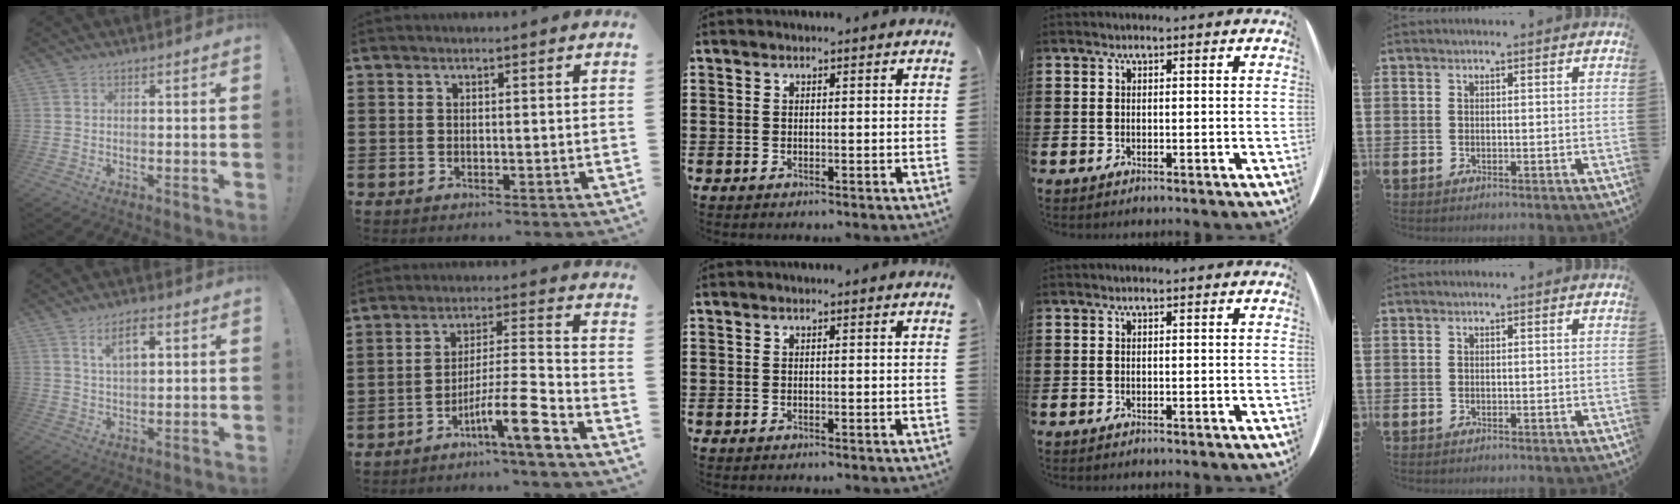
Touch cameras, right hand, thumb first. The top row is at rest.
{"thumb": {"total": 6.9, "force": [3.1, 2.9, 5.4], "torque": [-0.078, -0.007, 0.048]}, "index": {"total": 10.0, "force": [-6.1, 0.8, 7.9], "torque": [-0.139, 0.001, -0.113]}}